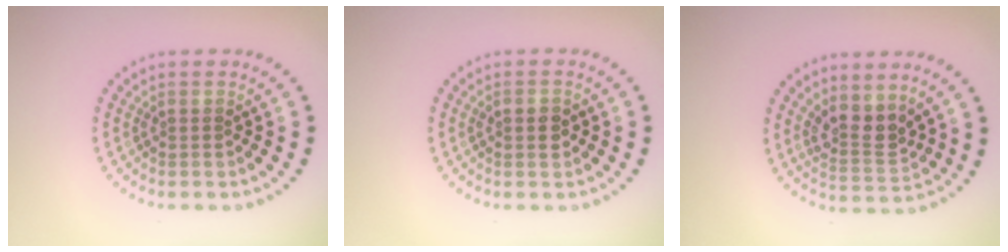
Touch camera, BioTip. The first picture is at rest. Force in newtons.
{"total": 1.9, "press": 1.9, "slide": 0.2}
{"total": 2.9, "press": 2.4, "slide": 1.6}